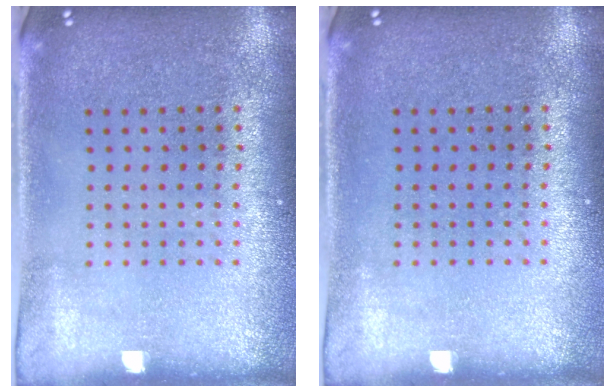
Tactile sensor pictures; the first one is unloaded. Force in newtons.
{"total": 0.0}